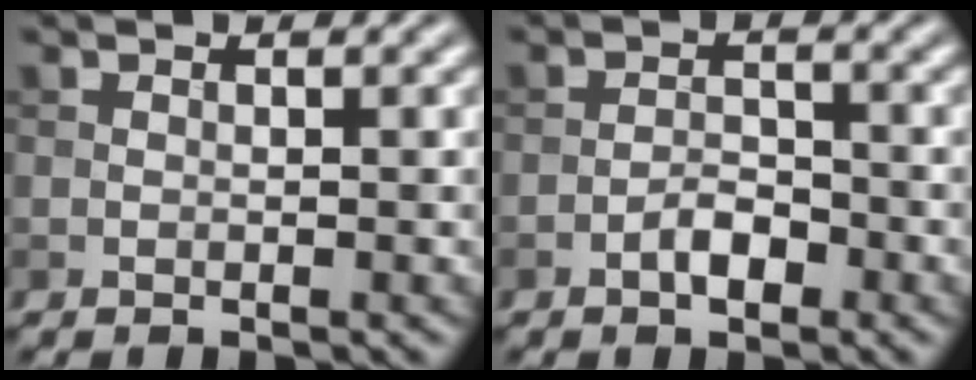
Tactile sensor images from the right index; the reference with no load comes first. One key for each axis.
{"total": 2.2, "fx": -1.3, "fy": 1.0, "fz": 1.5, "tx": -0.021, "ty": 0.007, "tz": -0.024}